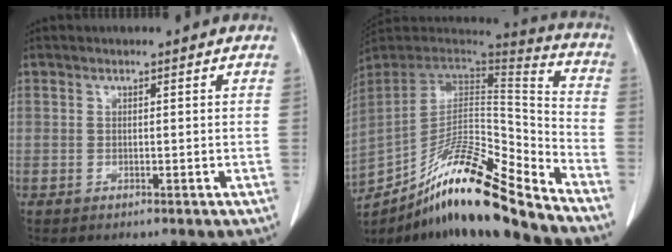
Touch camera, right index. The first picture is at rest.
{"total": 21.6, "force": [-16.7, 1.7, 13.6], "torque": [-0.235, 0.000, -0.298]}